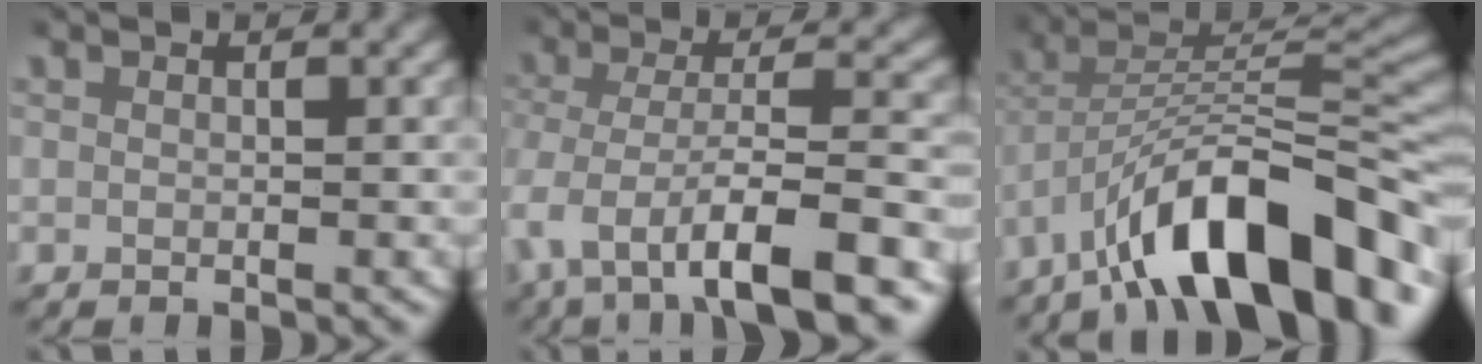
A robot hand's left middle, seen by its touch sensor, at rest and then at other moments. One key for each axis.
{"total": 7.4, "fx": -2.8, "fy": 3.2, "fz": 6.1, "tx": -0.126, "ty": -0.019, "tz": -0.036}
{"total": 11.1, "fx": -4.7, "fy": 4.9, "fz": 8.8, "tx": -0.147, "ty": -0.018, "tz": -0.062}